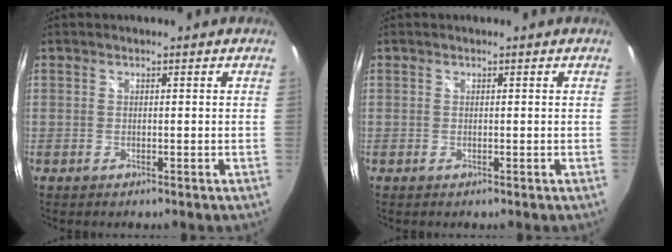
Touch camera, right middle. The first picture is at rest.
{"total": 0.0}